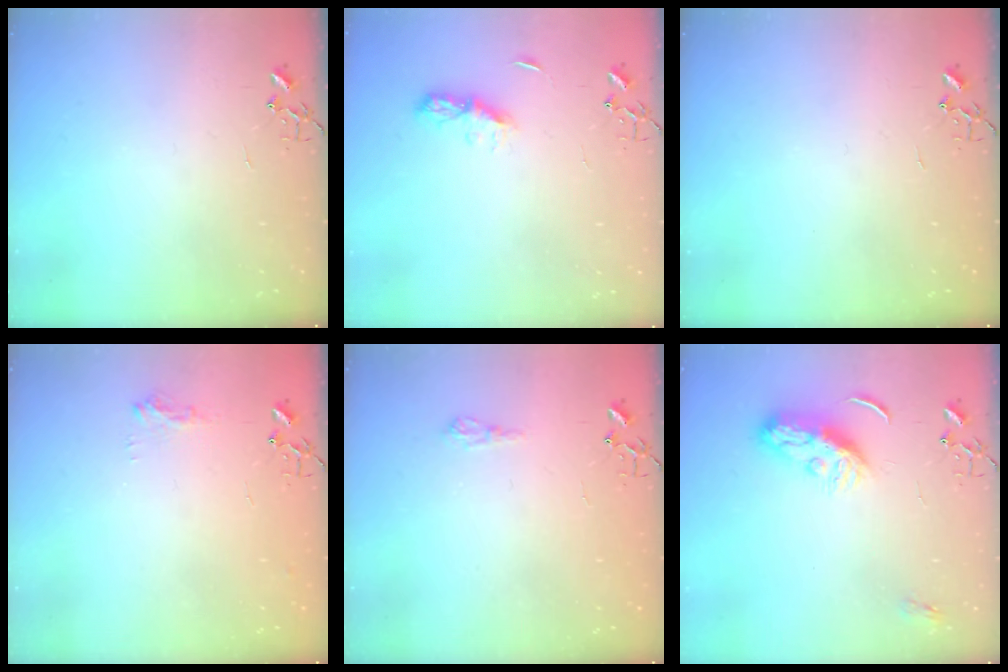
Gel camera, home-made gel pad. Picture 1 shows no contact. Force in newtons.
{"total": 6.4, "press": 6.3, "slide": 0.7}
{"total": 0.0}
{"total": 8.2, "press": 8.2, "slide": 0.9}
{"total": 6.1, "press": 6.1, "slide": 0.7}
{"total": 8.8, "press": 8.8, "slide": 0.5}